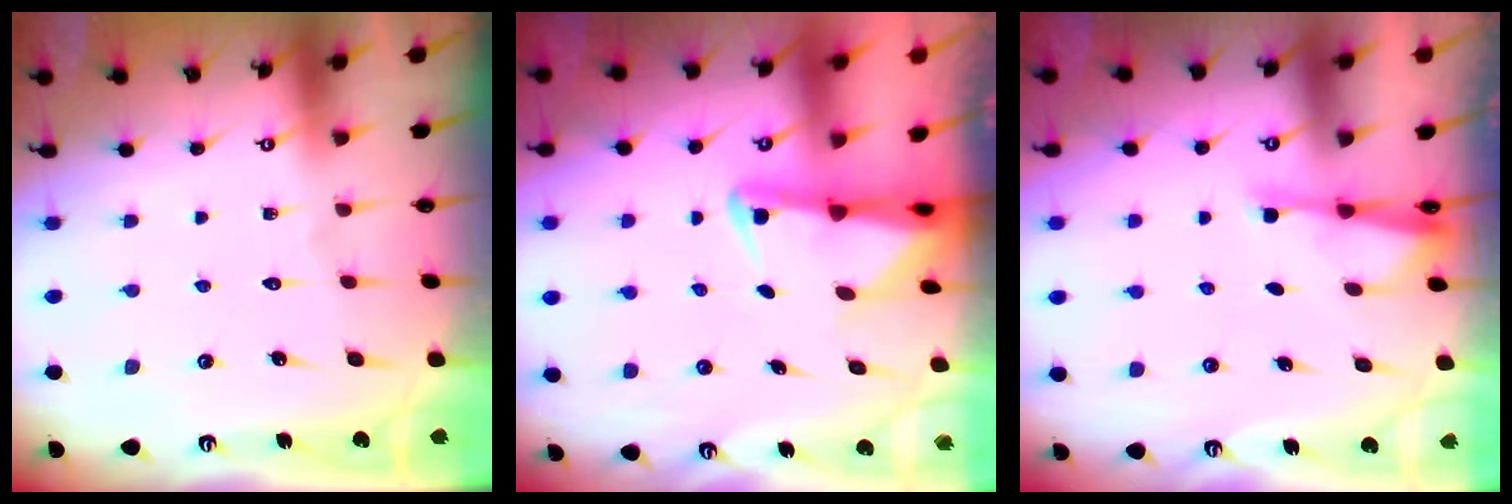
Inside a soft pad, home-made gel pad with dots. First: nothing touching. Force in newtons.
{"total": 2.8, "press": 2.8, "slide": 0.6}
{"total": 2.2, "press": 2.2, "slide": 0.3}